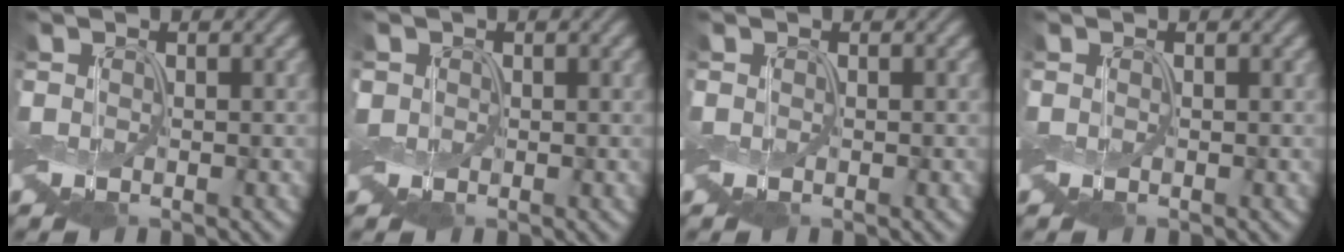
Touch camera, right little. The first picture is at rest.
{"total": 1.0, "force": [0.1, 1.0, 0.1], "torque": [-0.007, 0.003, -0.003]}
{"total": 0.0}
{"total": 0.0}